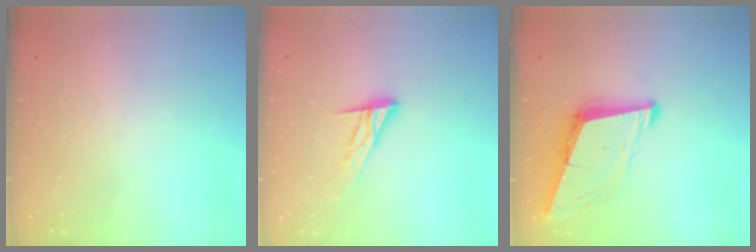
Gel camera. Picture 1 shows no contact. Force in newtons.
{"total": 11.1, "press": 11.1, "slide": 0.9}
{"total": 8.6, "press": 7.8, "slide": 3.6}